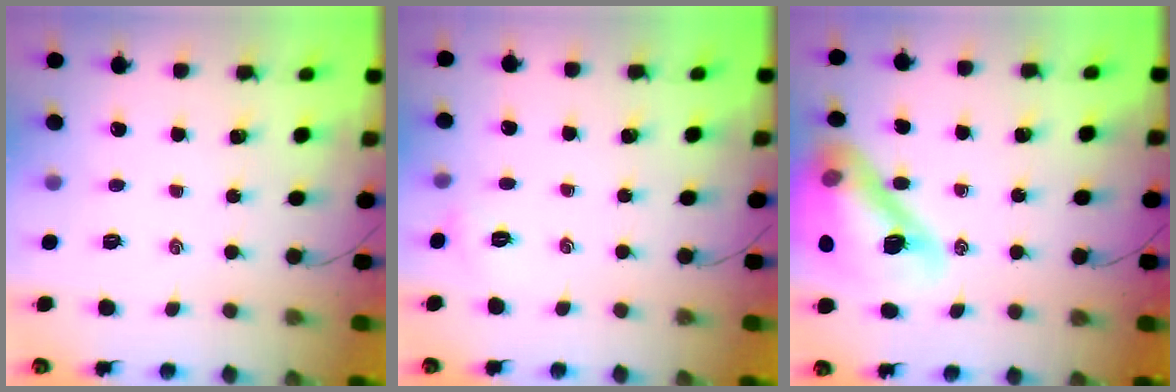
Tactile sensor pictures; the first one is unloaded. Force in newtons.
{"total": 2.0, "press": 1.9, "slide": 0.6}
{"total": 20.2, "press": 20.1, "slide": 2.2}